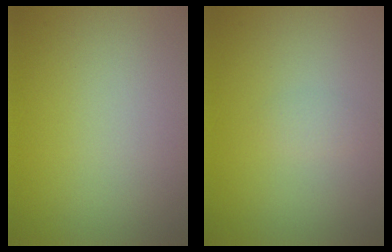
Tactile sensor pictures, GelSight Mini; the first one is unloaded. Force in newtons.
{"total": 0.8, "press": 0.8, "slide": 0.1}